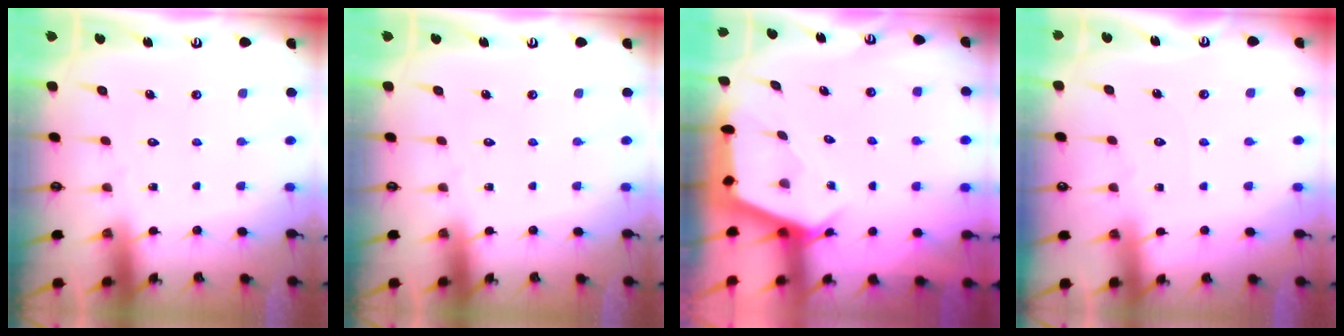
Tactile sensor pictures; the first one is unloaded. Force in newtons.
{"total": 0.0}
{"total": 2.7, "press": 2.7, "slide": 0.3}
{"total": 1.5, "press": 1.4, "slide": 0.2}